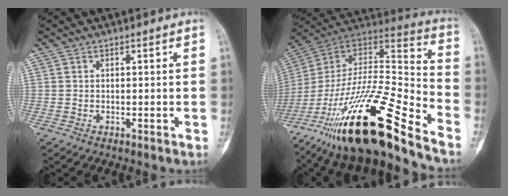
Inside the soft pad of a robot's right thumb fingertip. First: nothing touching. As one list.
[{"total": 30.2, "force": [-19.2, 6.4, 22.4], "torque": [-0.400, 0.057, -0.330]}]